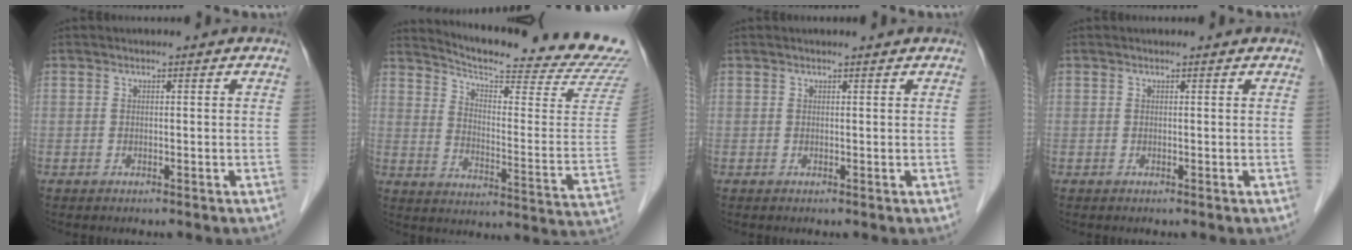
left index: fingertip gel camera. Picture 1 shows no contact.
{"total": 23.7, "force": [22.5, -0.4, 7.6], "torque": [-0.121, -0.117, 0.280]}
{"total": 1.0, "force": [0.9, -0.1, 0.3], "torque": [-0.008, 0.003, 0.014]}
{"total": 0.7, "force": [0.7, 0.1, 0.1], "torque": [-0.006, 0.002, 0.005]}